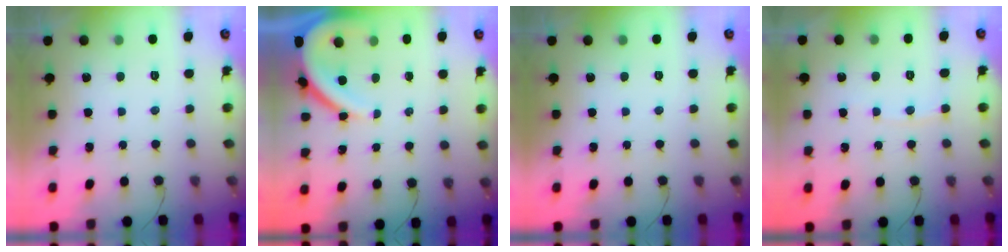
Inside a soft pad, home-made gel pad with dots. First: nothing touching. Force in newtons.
{"total": 9.2, "press": 9.1, "slide": 0.9}
{"total": 0.0}
{"total": 3.3, "press": 3.3, "slide": 0.3}